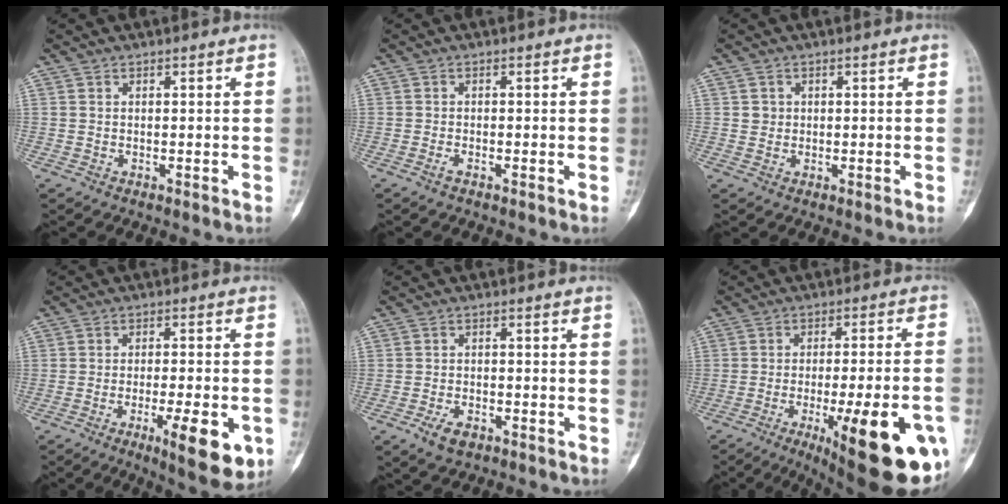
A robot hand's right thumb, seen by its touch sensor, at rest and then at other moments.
{"total": 0.8, "force": [-0.6, 0.3, 0.5], "torque": [-0.014, 0.000, -0.014]}
{"total": 1.4, "force": [0.3, 1.4, 0.2], "torque": [0.007, 0.003, 0.003]}
{"total": 11.4, "force": [-4.5, 3.2, 10.0], "torque": [-0.133, -0.001, -0.060]}
{"total": 4.0, "force": [-2.2, 2.3, 2.5], "torque": [-0.045, 0.006, -0.036]}
{"total": 24.6, "force": [-10.0, 6.6, 21.5], "torque": [-0.235, 0.020, -0.128]}